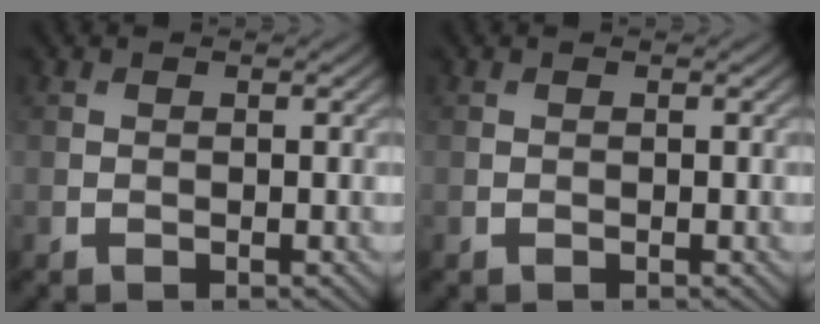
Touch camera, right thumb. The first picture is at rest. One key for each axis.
{"total": 0.0}